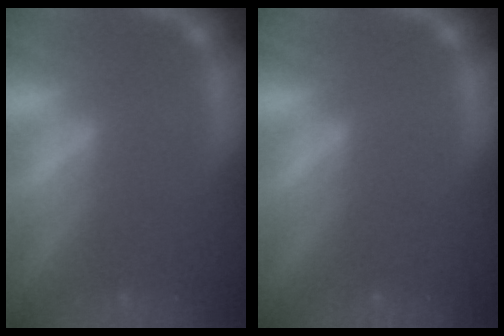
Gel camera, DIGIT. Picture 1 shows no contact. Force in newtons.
{"total": 0.0}